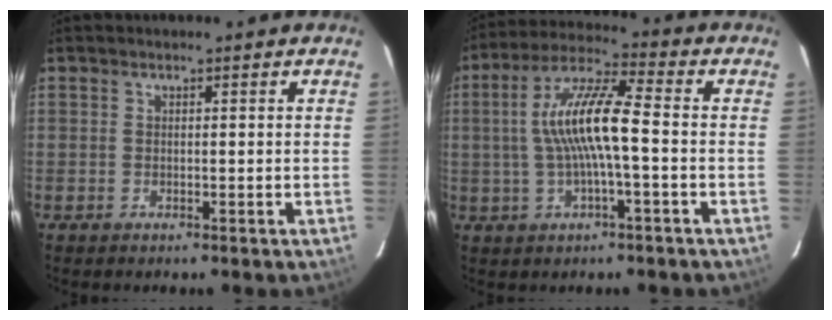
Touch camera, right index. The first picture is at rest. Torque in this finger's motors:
{"motor_torque": [1.33, -0.32, 1.04, 0.21]}